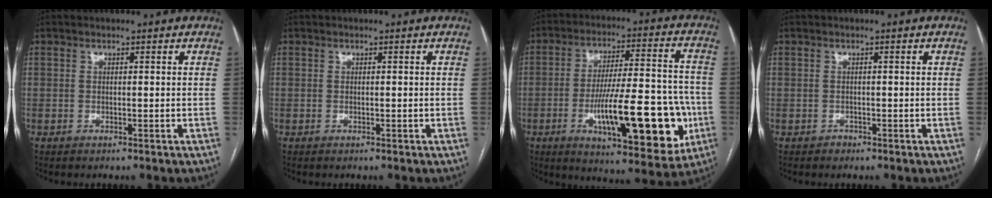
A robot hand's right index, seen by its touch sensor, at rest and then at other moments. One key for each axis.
{"total": 0.0}
{"total": 21.1, "fx": -5.9, "fy": 5.3, "fz": 19.5, "tx": -0.266, "ty": 0.006, "tz": -0.075}
{"total": 0.7, "fx": -0.5, "fy": 0.5, "fz": 0.0, "tx": -0.002, "ty": 0.002, "tz": -0.010}